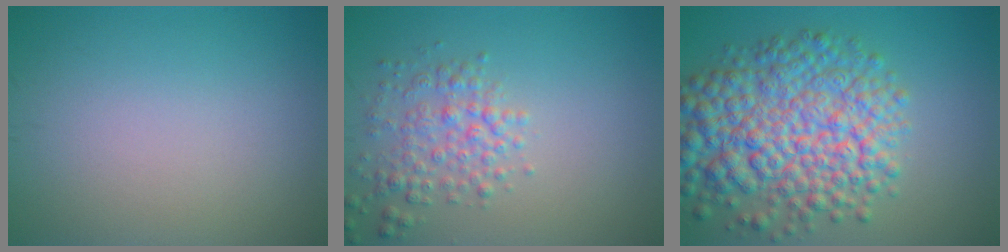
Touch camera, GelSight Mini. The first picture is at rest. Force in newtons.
{"total": 3.0, "press": 3.0, "slide": 0.2}
{"total": 9.9, "press": 9.9, "slide": 0.3}